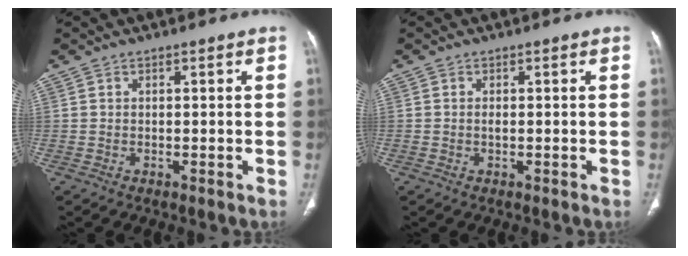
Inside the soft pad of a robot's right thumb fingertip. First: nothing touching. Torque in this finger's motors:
{"motor_torque": [0.18, 0.08, 0.09, 0.38, 0.05]}